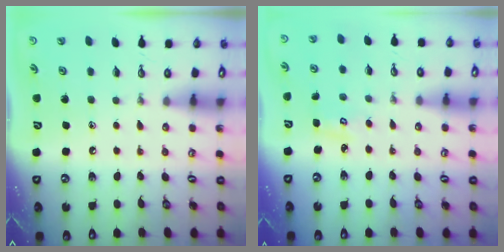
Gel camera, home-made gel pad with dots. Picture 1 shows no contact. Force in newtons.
{"total": 2.5, "press": 2.5, "slide": 0.3}